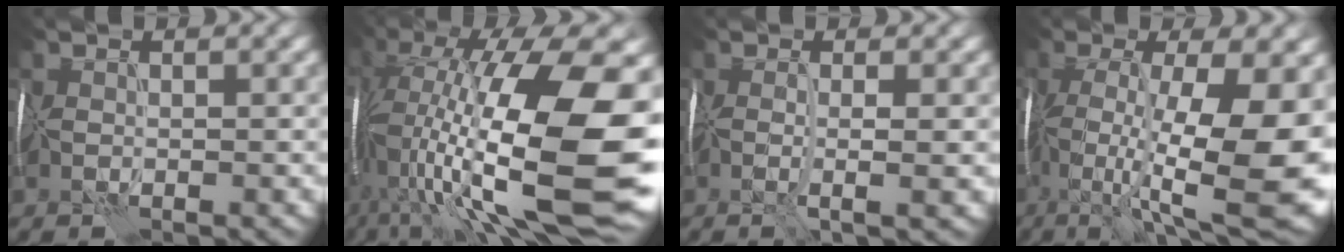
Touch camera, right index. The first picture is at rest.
{"total": 19.9, "force": [-1.8, 7.5, 18.4], "torque": [-0.318, 0.019, -0.039]}
{"total": 2.9, "force": [-0.2, 0.5, 2.8], "torque": [-0.040, -0.002, -0.005]}
{"total": 15.6, "force": [-2.7, 4.2, 14.8], "torque": [-0.240, 0.001, -0.038]}